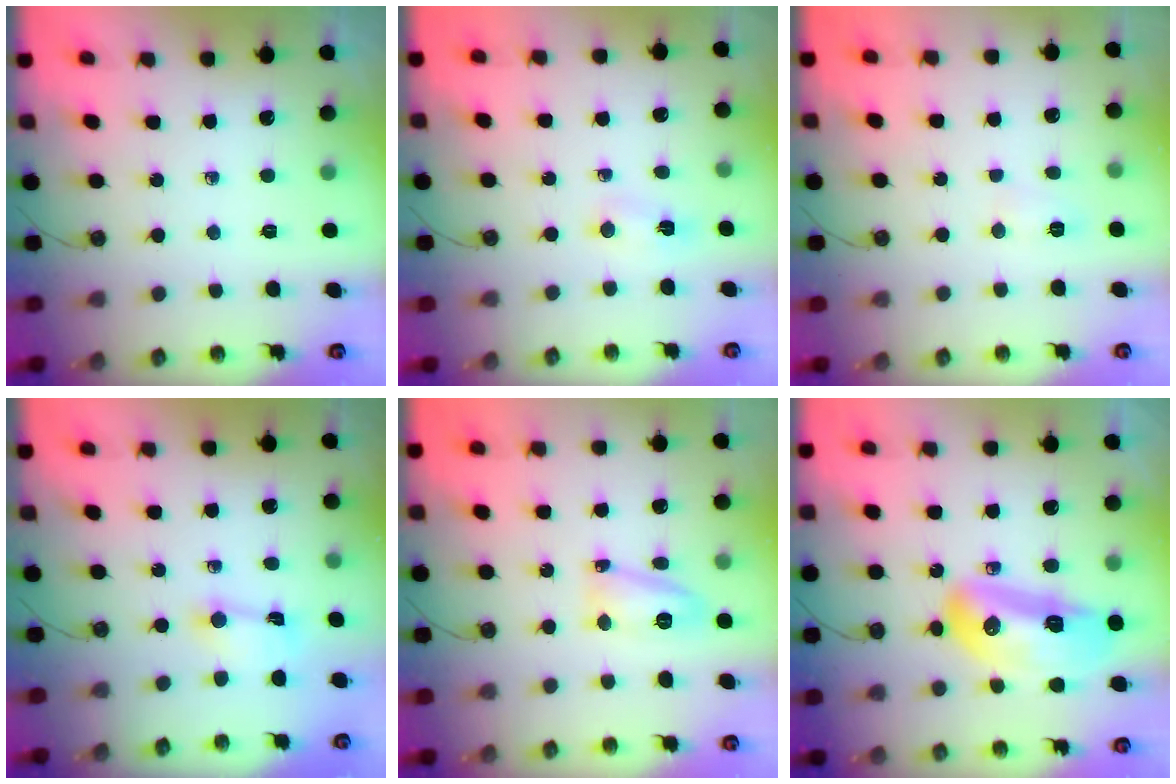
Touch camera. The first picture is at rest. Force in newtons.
{"total": 16.8, "press": 4.4, "slide": 16.2}
{"total": 4.1, "press": 4.0, "slide": 1.0}
{"total": 2.1, "press": 2.0, "slide": 0.6}
{"total": 11.5, "press": 11.5, "slide": 0.9}
{"total": 17.0, "press": 16.8, "slide": 2.1}